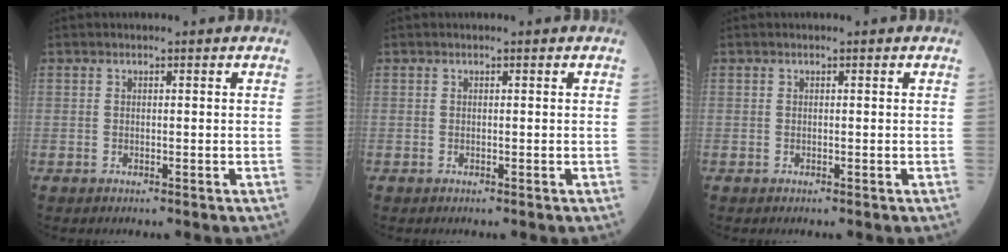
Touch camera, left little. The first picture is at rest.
{"total": 0.0}
{"total": 0.0}